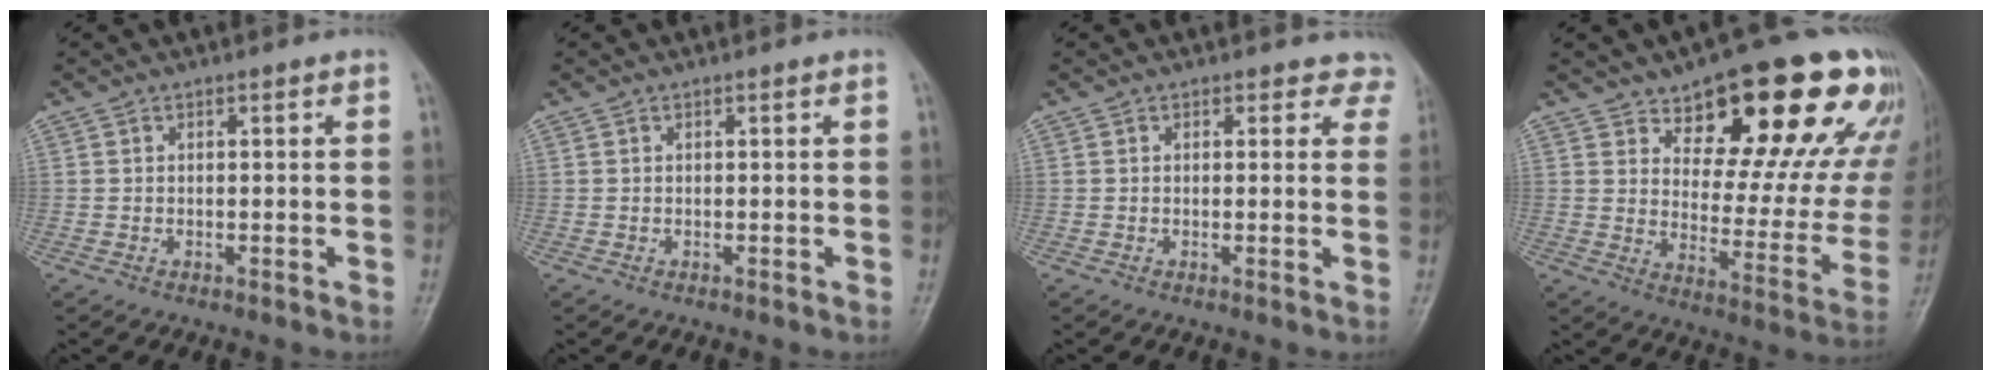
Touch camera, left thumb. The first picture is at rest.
{"total": 0.0}
{"total": 3.8, "force": [3.1, 2.1, 0.0], "torque": [0.042, -0.013, 0.010]}
{"total": 24.5, "force": [15.2, 10.2, 16.3], "torque": [-0.165, -0.066, 0.213]}